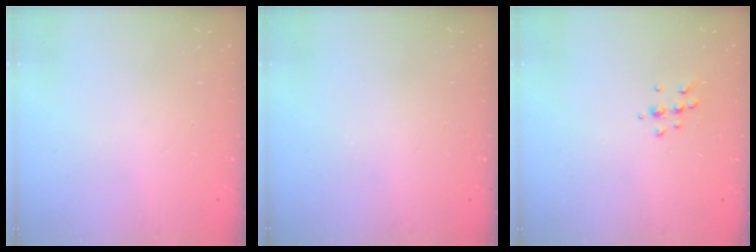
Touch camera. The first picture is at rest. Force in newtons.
{"total": 0.0}
{"total": 6.3, "press": 6.2, "slide": 1.0}